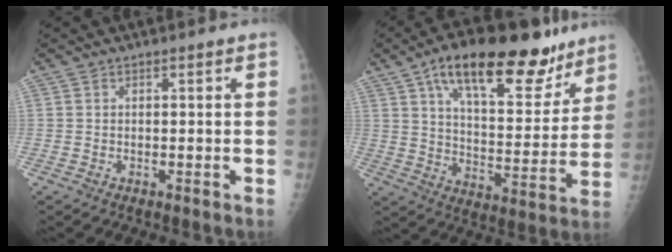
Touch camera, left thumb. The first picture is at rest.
{"total": 23.8, "force": [15.0, 9.8, 15.7], "torque": [-0.199, -0.039, 0.236]}